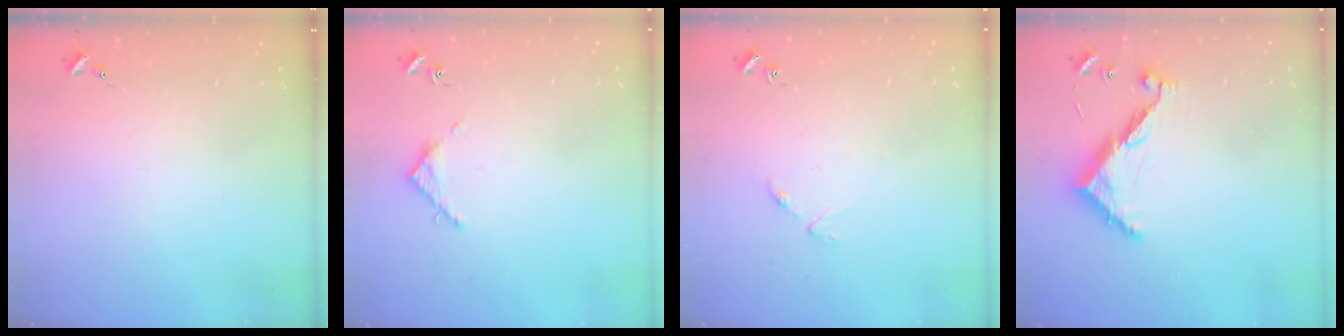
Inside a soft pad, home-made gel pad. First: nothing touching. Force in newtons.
{"total": 4.0, "press": 4.0, "slide": 0.5}
{"total": 3.8, "press": 3.8, "slide": 0.5}
{"total": 9.3, "press": 9.3, "slide": 0.3}